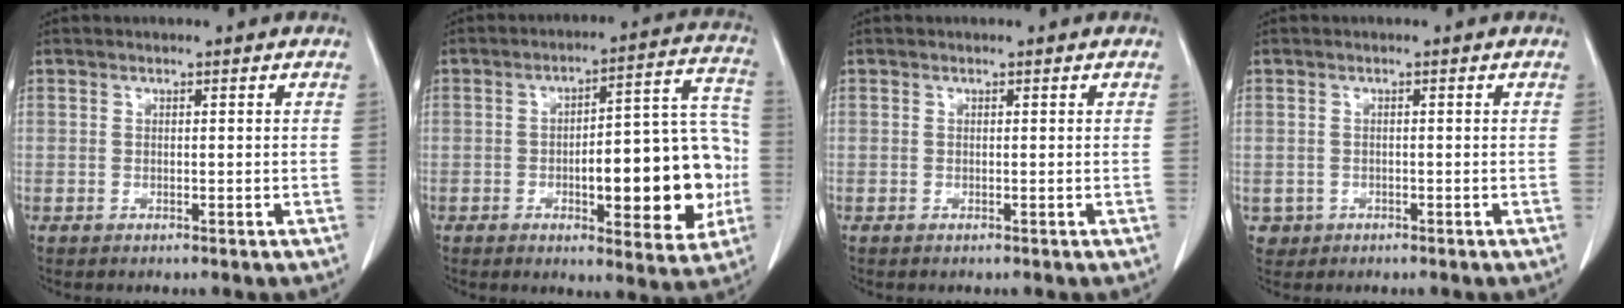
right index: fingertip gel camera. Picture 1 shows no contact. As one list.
[{"total": 17.6, "force": [-3.3, 5.3, 16.5], "torque": [-0.199, 0.037, -0.035]}, {"total": 0.0}, {"total": 2.0, "force": [-0.7, 1.8, 0.0], "torque": [0.001, 0.007, -0.010]}]